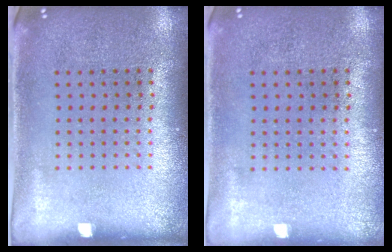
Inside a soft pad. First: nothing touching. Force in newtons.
{"total": 0.0}